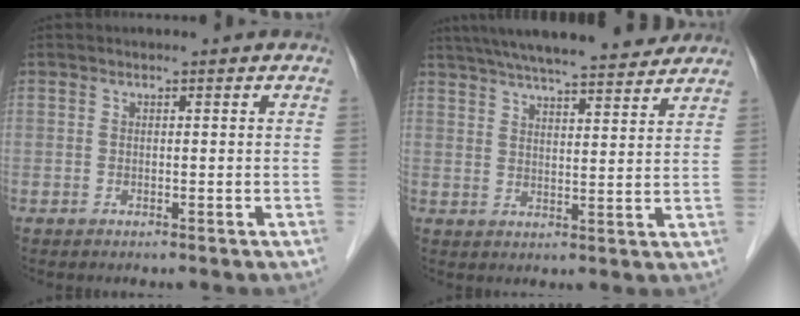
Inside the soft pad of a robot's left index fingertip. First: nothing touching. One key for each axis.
{"total": 18.3, "fx": 16.2, "fy": 2.1, "fz": 8.3, "tx": -0.139, "ty": 0.035, "tz": 0.232}